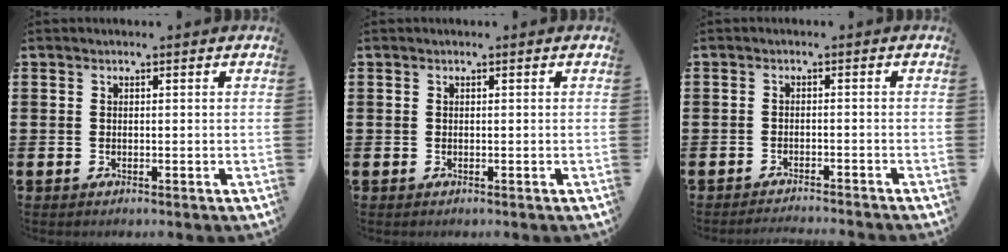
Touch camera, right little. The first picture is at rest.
{"total": 0.0}
{"total": 1.4, "force": [-1.4, -0.3, 0.0], "torque": [0.000, 0.005, -0.028]}